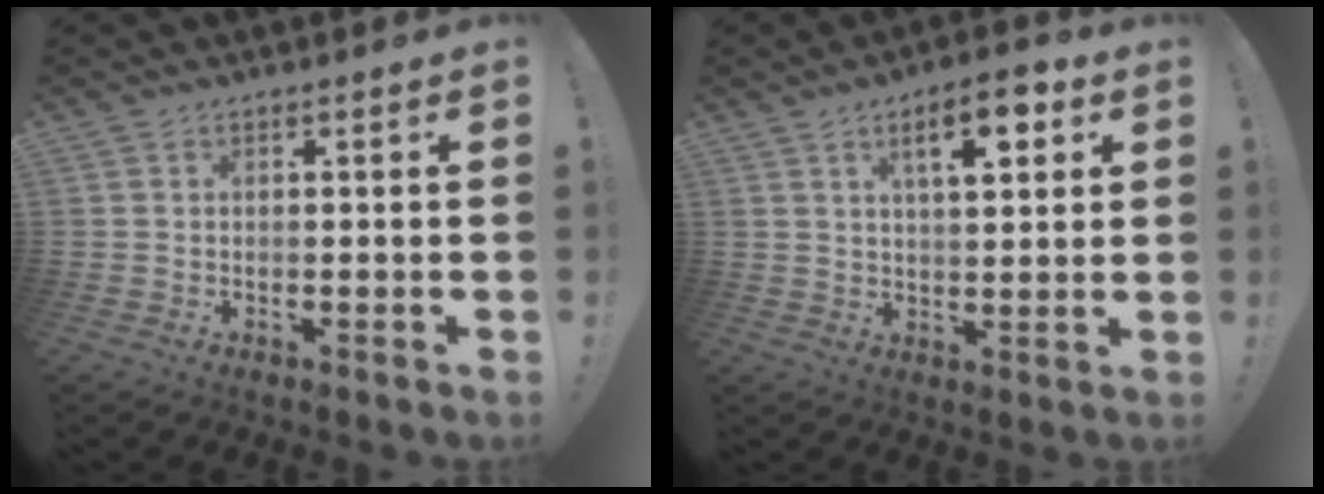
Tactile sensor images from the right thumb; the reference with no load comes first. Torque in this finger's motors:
{"motor_torque": [0.09, 0.15, 0.54, 0.43, 0.19]}